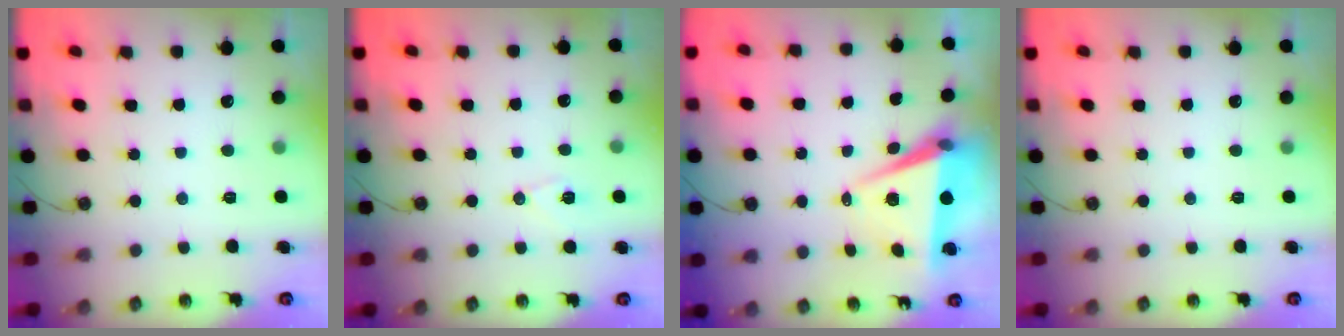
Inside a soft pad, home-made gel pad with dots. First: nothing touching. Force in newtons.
{"total": 7.2, "press": 6.8, "slide": 2.1}
{"total": 7.1, "press": 5.5, "slide": 4.5}
{"total": 0.0}